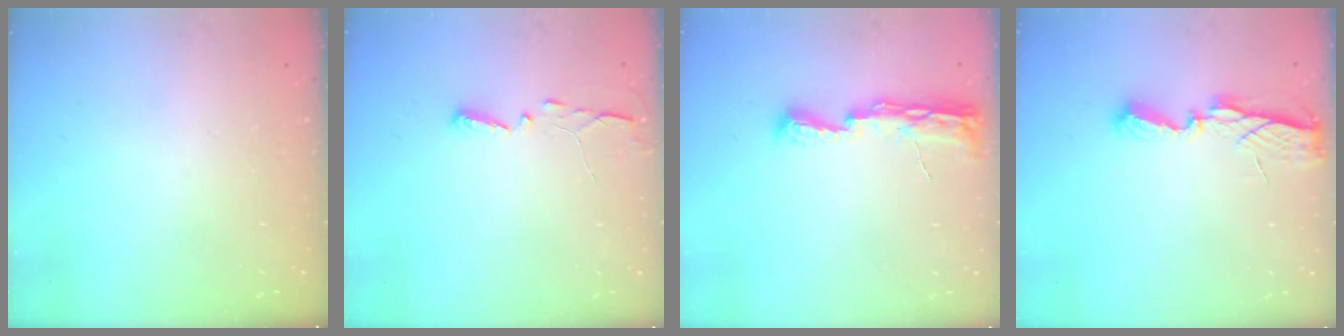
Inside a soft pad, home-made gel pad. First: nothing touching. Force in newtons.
{"total": 2.9, "press": 2.9, "slide": 0.4}
{"total": 8.5, "press": 8.5, "slide": 1.2}
{"total": 6.2, "press": 6.2, "slide": 0.0}